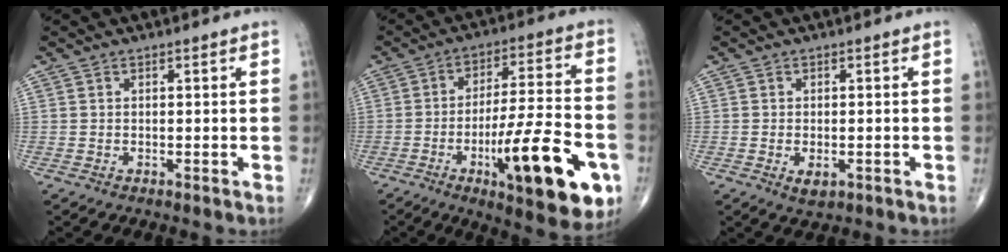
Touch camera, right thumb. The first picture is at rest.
{"total": 21.4, "force": [-7.9, 5.6, 19.1], "torque": [-0.272, 0.020, -0.111]}
{"total": 2.8, "force": [-1.0, 1.5, 2.2], "torque": [-0.034, 0.002, -0.011]}